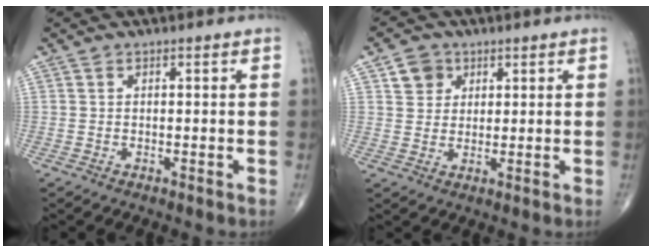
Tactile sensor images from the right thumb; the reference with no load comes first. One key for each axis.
{"total": 4.7, "fx": 2.1, "fy": 4.0, "fz": 1.3, "tx": 0.001, "ty": -0.007, "tz": 0.034}